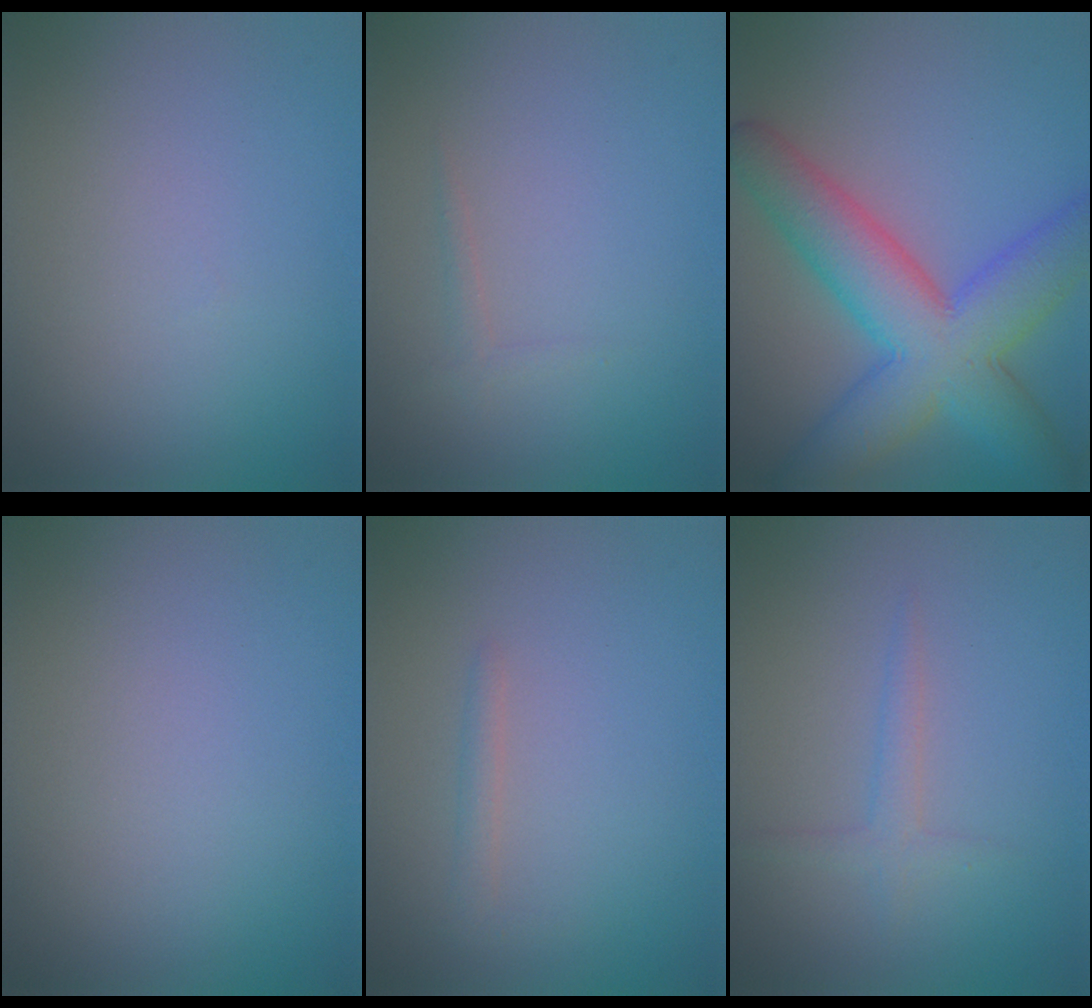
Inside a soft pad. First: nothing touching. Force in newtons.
{"total": 0.6, "press": 0.6, "slide": 0.1}
{"total": 9.6, "press": 9.6, "slide": 0.4}
{"total": 0.0}
{"total": 0.9, "press": 0.9, "slide": 0.1}
{"total": 1.4, "press": 1.4, "slide": 0.1}